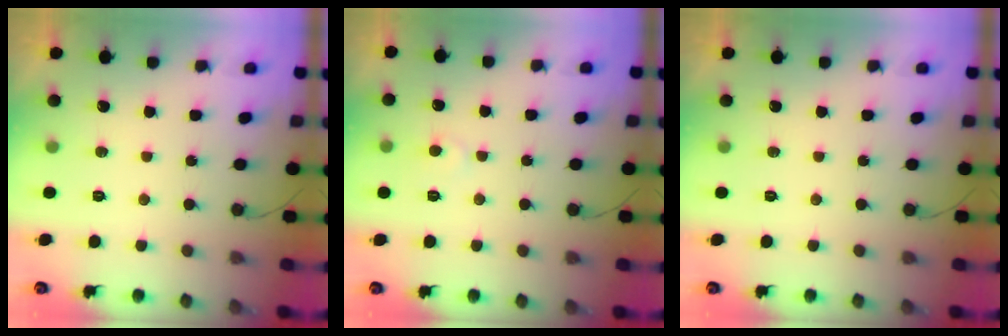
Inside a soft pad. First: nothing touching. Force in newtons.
{"total": 5.1, "press": 5.1, "slide": 0.4}
{"total": 0.0}